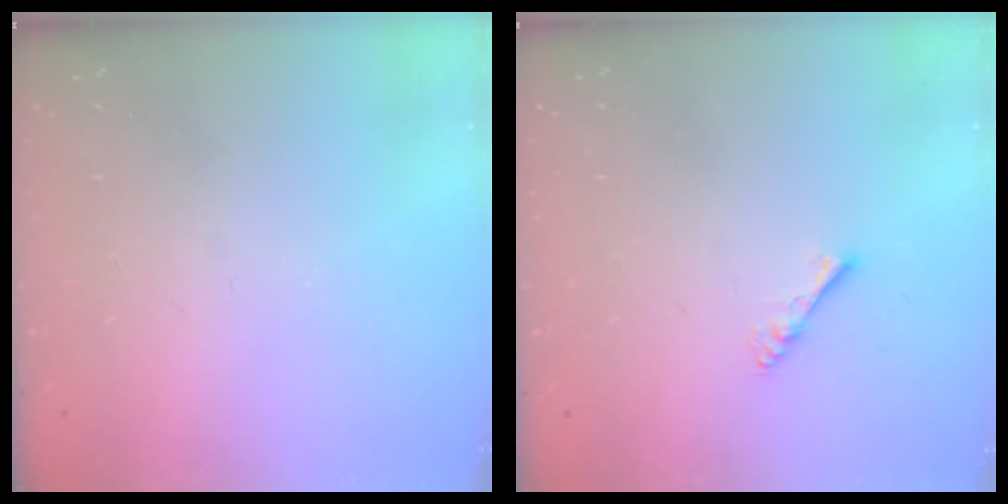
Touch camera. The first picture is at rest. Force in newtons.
{"total": 3.5, "press": 3.5, "slide": 0.6}